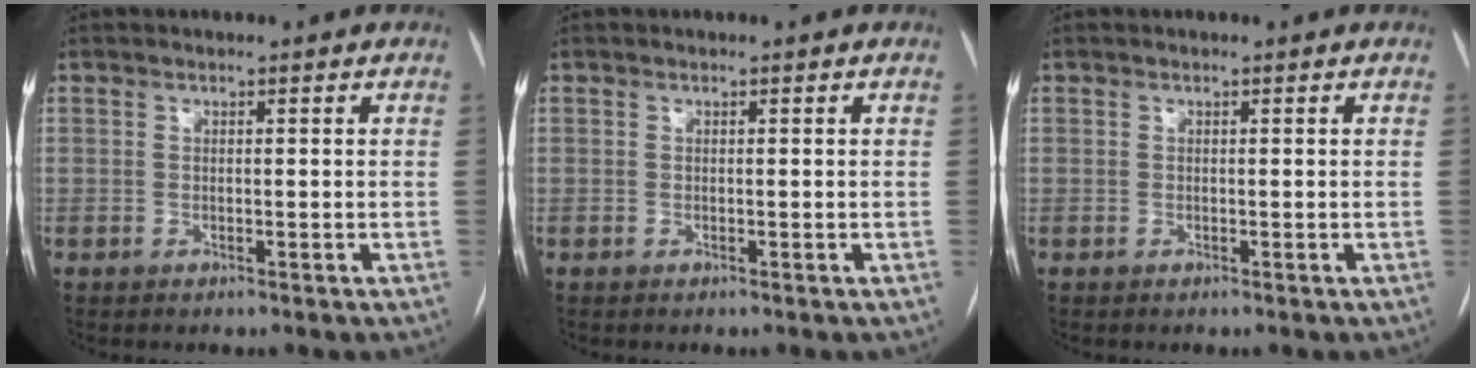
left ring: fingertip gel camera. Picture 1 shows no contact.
{"total": 0.0}
{"total": 0.0}